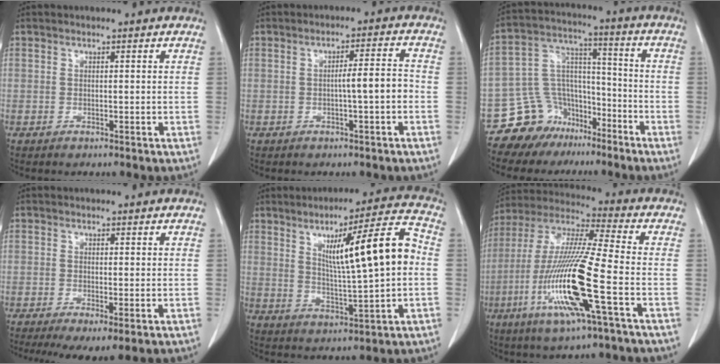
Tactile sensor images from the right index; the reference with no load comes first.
{"total": 4.4, "force": [-0.9, 0.1, 4.3], "torque": [-0.062, 0.010, -0.014]}
{"total": 11.6, "force": [-8.4, 7.9, 1.3], "torque": [-0.028, 0.081, -0.138]}
{"total": 5.2, "force": [-2.7, 1.3, 4.3], "torque": [-0.065, -0.018, -0.043]}
{"total": 14.0, "force": [2.1, 0.8, 13.8], "torque": [-0.210, 0.015, 0.037]}
{"total": 18.0, "force": [-5.7, 0.4, 17.0], "torque": [-0.358, -0.020, -0.114]}